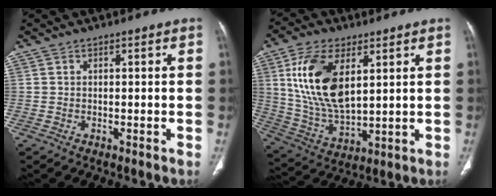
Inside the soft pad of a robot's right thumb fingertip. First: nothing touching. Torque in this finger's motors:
{"motor_torque": [0.23, 2.67, 1.78, 0.67, 0.50]}